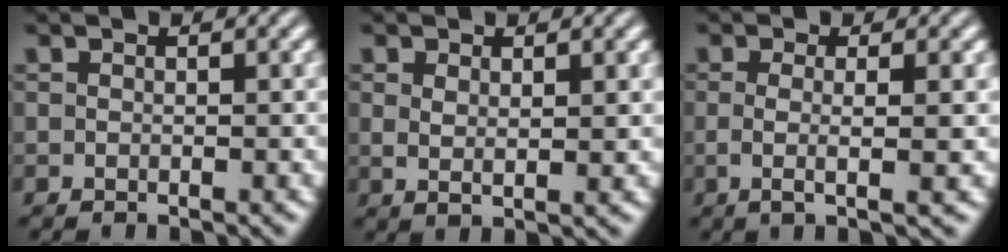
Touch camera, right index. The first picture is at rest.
{"total": 1.6, "force": [1.0, -0.3, 1.2], "torque": [-0.020, -0.012, 0.028]}
{"total": 2.7, "force": [-0.1, -0.7, 2.6], "torque": [-0.049, -0.012, 0.005]}